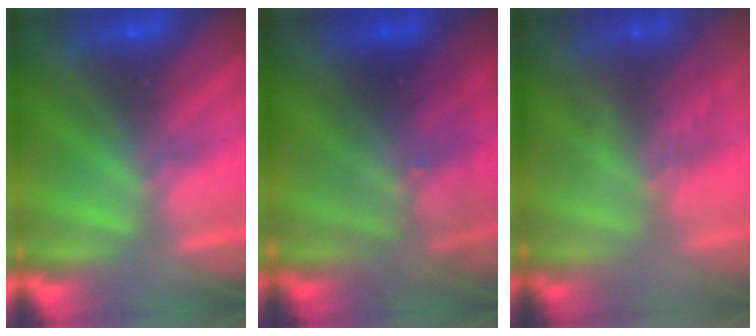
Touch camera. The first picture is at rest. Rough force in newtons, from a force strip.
{"total": 2.7}
{"total": 2.9}